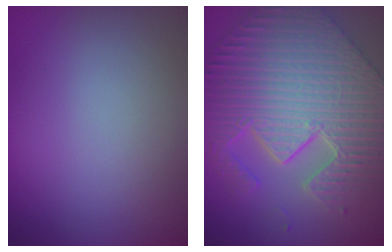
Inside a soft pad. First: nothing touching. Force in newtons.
{"total": 9.5, "press": 7.4, "slide": 6.0}